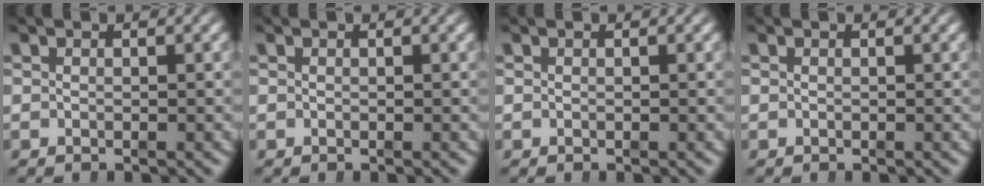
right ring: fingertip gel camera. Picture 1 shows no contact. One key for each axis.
{"total": 0.0}
{"total": 0.0}
{"total": 0.0}